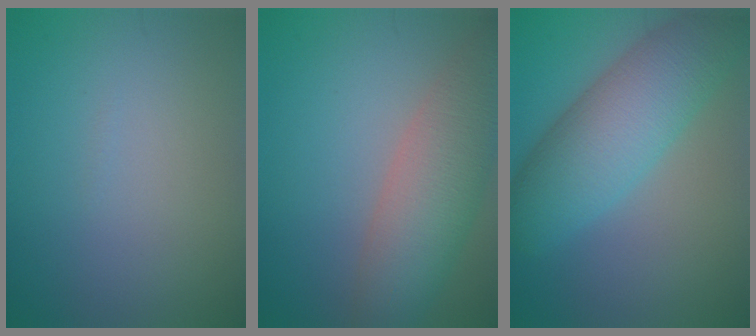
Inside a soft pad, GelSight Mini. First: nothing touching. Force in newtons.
{"total": 7.5, "press": 7.5, "slide": 0.3}
{"total": 8.2, "press": 8.2, "slide": 0.3}